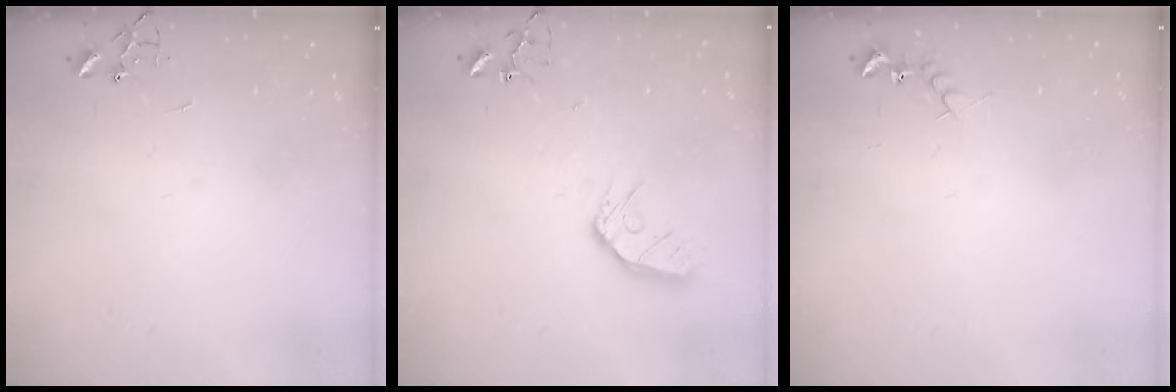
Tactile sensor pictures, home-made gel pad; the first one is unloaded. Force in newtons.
{"total": 10.7, "press": 10.6, "slide": 1.2}
{"total": 6.0, "press": 6.0, "slide": 0.6}